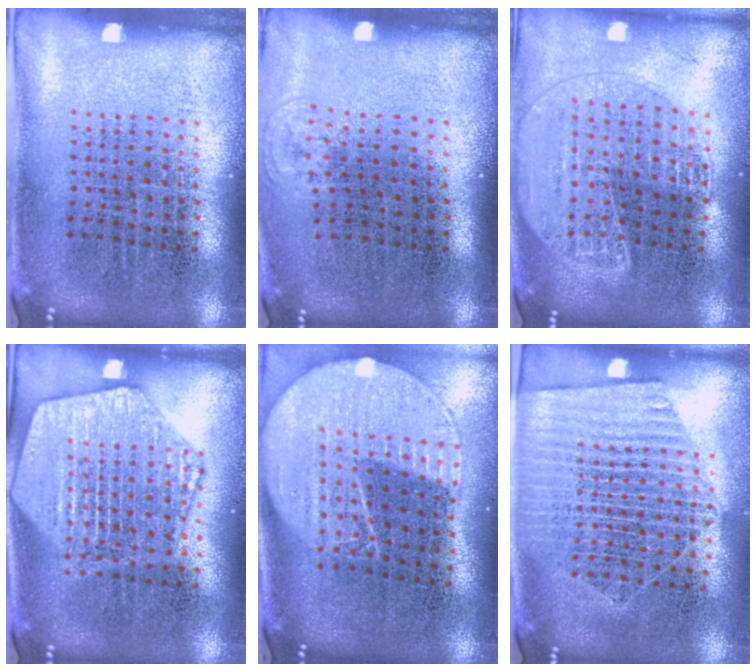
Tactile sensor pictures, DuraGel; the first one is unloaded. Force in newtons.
{"total": 0.6, "press": 0.5, "slide": 0.3}
{"total": 1.8, "press": 1.7, "slide": 0.7}
{"total": 4.0, "press": 3.9, "slide": 0.5}
{"total": 2.1, "press": 1.8, "slide": 1.0}
{"total": 1.6, "press": 1.5, "slide": 0.7}